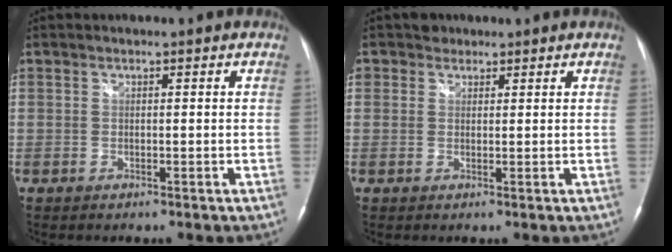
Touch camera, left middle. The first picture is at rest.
{"total": 2.0, "force": [1.1, 1.7, 0.1], "torque": [0.003, 0.006, 0.014]}